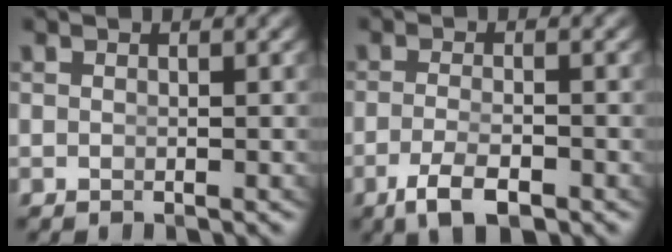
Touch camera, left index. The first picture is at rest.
{"total": 4.0, "force": [-2.9, 1.0, 2.6], "torque": [-0.055, -0.021, -0.037]}